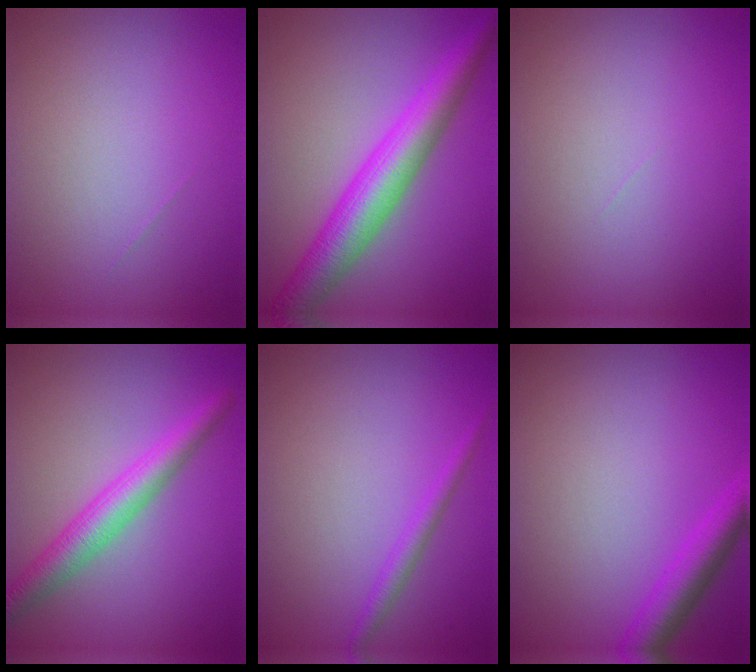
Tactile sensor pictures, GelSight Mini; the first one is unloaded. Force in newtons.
{"total": 6.7, "press": 6.7, "slide": 0.1}
{"total": 0.0}
{"total": 4.2, "press": 4.2, "slide": 0.1}
{"total": 1.4, "press": 1.4, "slide": 0.1}
{"total": 3.5, "press": 3.5, "slide": 0.2}